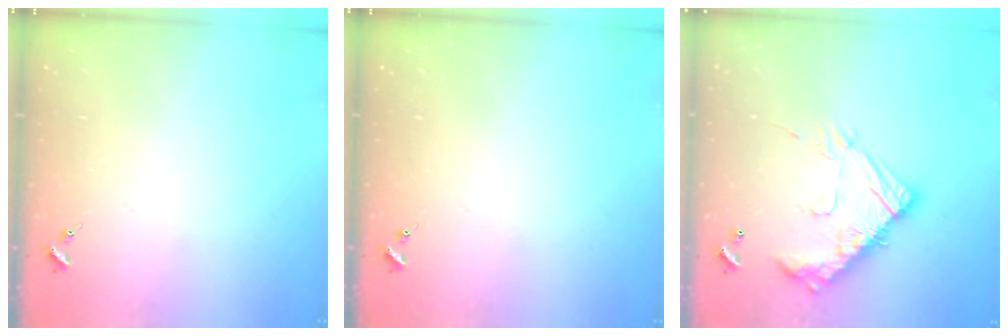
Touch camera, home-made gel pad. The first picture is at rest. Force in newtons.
{"total": 0.0}
{"total": 17.5, "press": 17.4, "slide": 1.3}